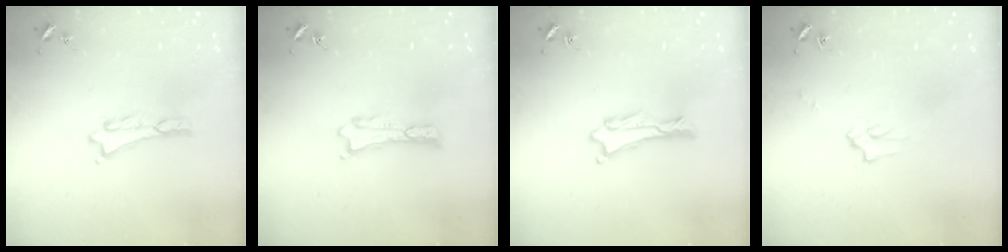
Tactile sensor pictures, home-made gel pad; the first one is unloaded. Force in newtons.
{"total": 0.0}
{"total": 0.6, "press": 0.5, "slide": 0.1}
{"total": 2.2, "press": 2.2, "slide": 0.2}